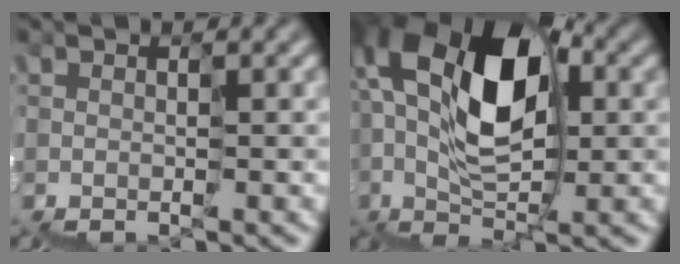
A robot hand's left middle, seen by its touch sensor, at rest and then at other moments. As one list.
[{"total": 10.7, "force": [1.6, 6.4, 8.4], "torque": [-0.167, 0.026, 0.019]}]